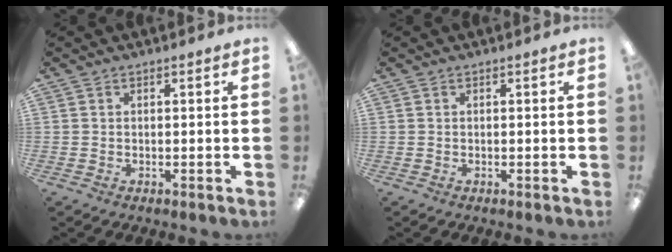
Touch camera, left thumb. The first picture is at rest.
{"total": 0.0}